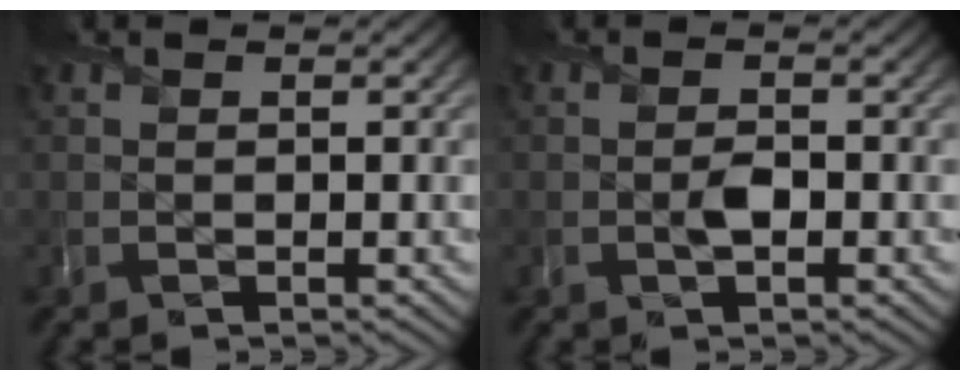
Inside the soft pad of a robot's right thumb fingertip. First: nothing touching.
{"total": 1.7, "force": [-0.5, 0.9, 1.3], "torque": [-0.023, 0.000, -0.010]}